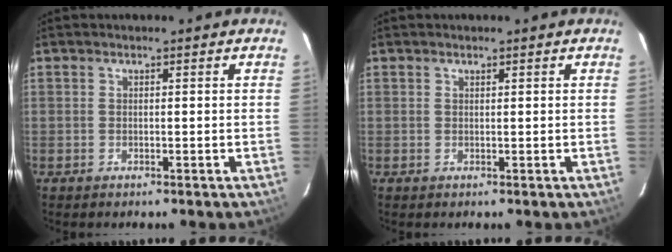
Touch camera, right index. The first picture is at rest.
{"total": 0.0}